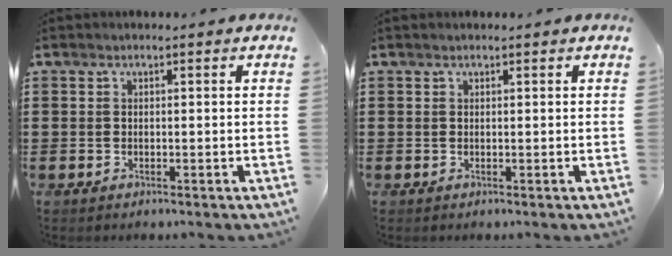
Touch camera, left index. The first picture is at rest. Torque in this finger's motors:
{"motor_torque": [0.04, 0.00, -0.09, -0.03]}